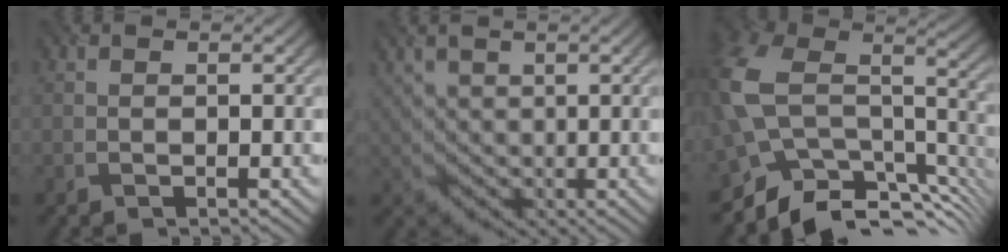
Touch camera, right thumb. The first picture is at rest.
{"total": 2.5, "force": [1.7, 1.8, 0.3], "torque": [-0.017, -0.002, 0.042]}
{"total": 12.1, "force": [-4.6, 7.8, 8.0], "torque": [-0.182, -0.022, -0.072]}